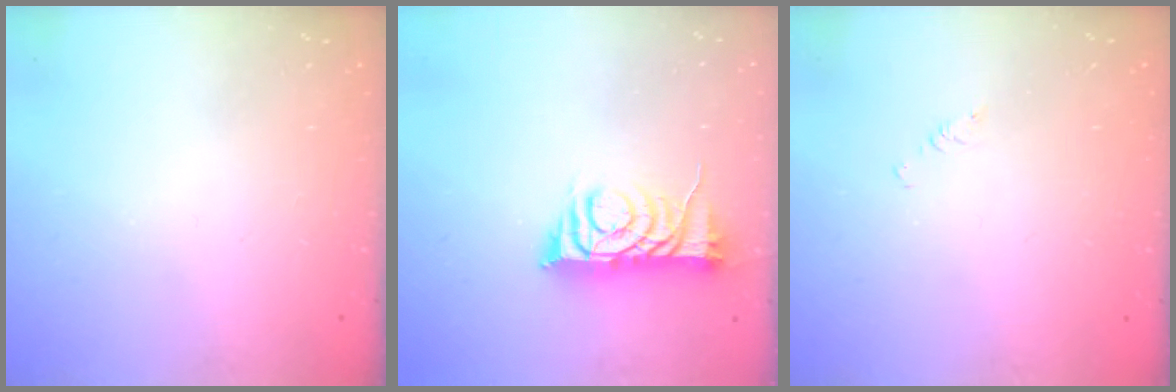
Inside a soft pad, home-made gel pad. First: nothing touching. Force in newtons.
{"total": 9.4, "press": 9.4, "slide": 0.5}
{"total": 1.2, "press": 1.2, "slide": 0.2}